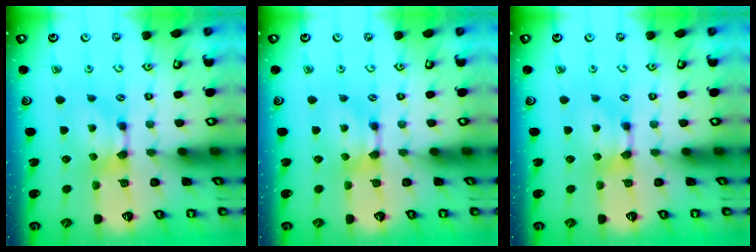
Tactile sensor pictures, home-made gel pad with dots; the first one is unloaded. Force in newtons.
{"total": 0.0}
{"total": 0.0}